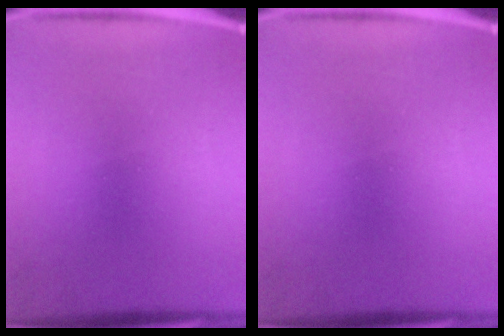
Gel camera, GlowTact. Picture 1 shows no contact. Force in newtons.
{"total": 0.0}